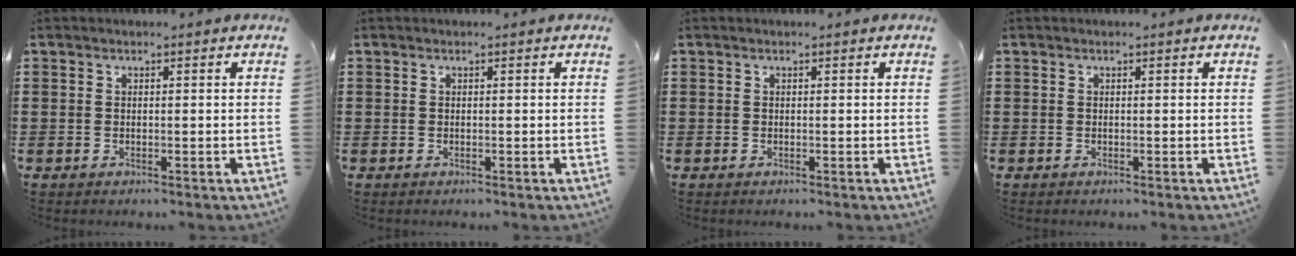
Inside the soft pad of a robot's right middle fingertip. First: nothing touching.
{"total": 0.0}
{"total": 0.0}
{"total": 0.0}